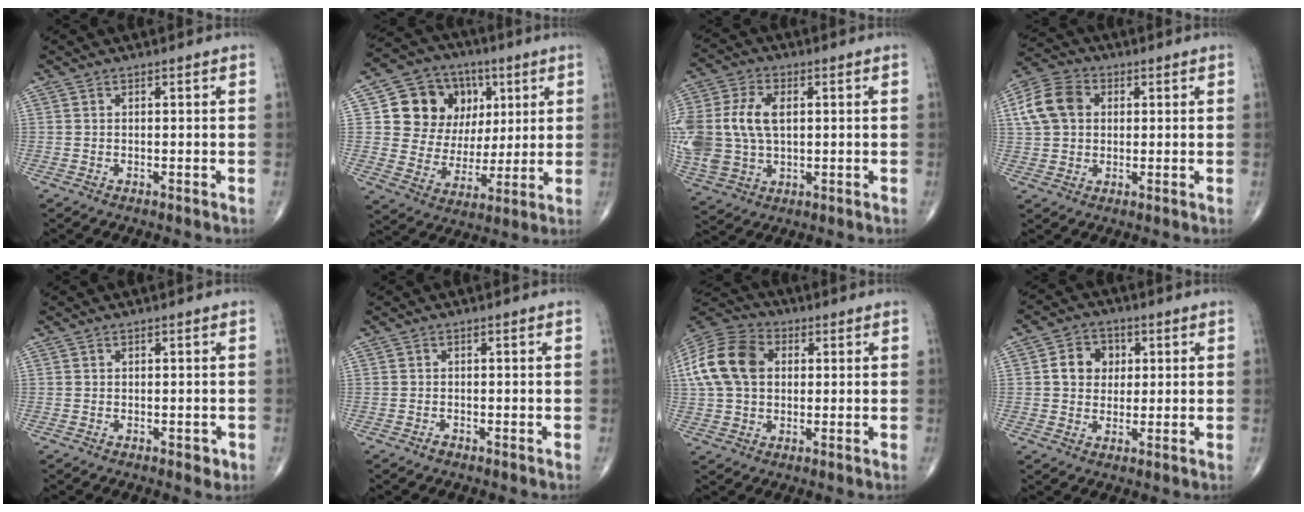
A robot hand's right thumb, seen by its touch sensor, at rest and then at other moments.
{"total": 16.5, "force": [5.0, 13.9, 7.5], "torque": [-0.074, 0.006, 0.097]}
{"total": 19.0, "force": [1.7, 13.1, 13.7], "torque": [-0.344, 0.007, 0.046]}
{"total": 9.6, "force": [2.1, 7.4, 5.8], "torque": [-0.104, 0.014, 0.032]}
{"total": 1.4, "force": [-0.4, 1.0, 0.9], "torque": [-0.003, 0.000, -0.004]}
{"total": 0.8, "force": [-0.6, 0.5, 0.2], "torque": [-0.001, 0.001, -0.014]}
{"total": 15.9, "force": [2.8, 11.5, 10.7], "torque": [-0.217, 0.022, 0.045]}
{"total": 6.9, "force": [1.3, 5.9, 3.4], "torque": [-0.024, 0.002, 0.017]}